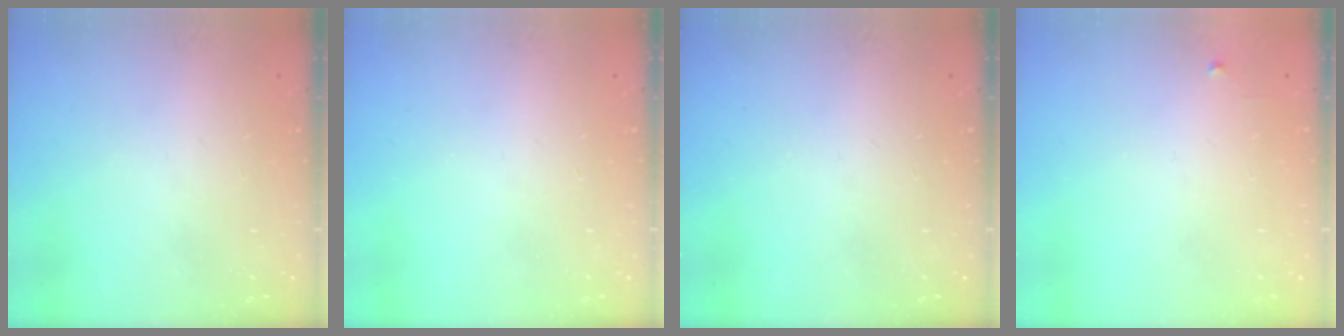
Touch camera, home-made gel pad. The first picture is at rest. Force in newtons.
{"total": 0.0}
{"total": 0.0}
{"total": 2.4, "press": 2.3, "slide": 0.4}